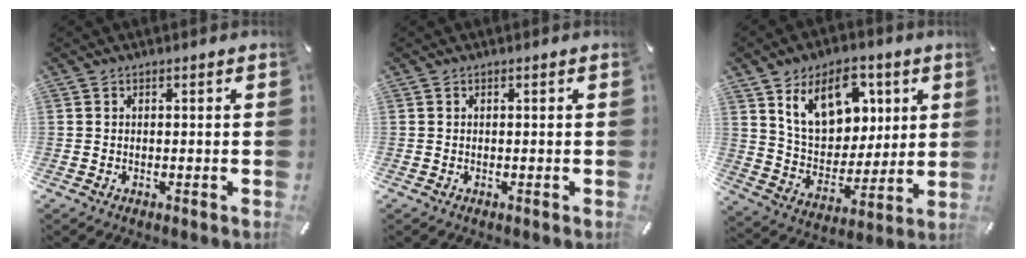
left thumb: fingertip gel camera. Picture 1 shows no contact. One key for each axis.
{"total": 0.0}
{"total": 15.8, "fx": 7.9, "fy": 11.0, "fz": 8.0, "tx": -0.139, "ty": -0.026, "tz": 0.153}